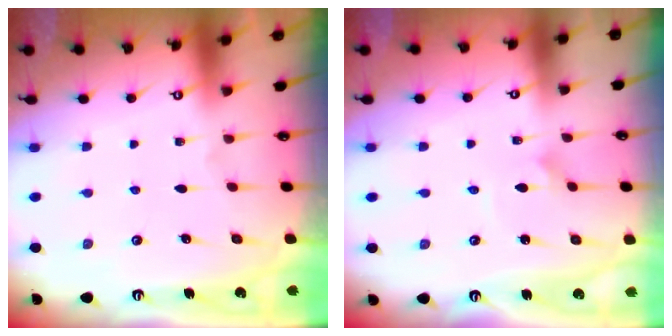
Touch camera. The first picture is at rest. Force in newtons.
{"total": 1.0, "press": 1.0, "slide": 0.0}